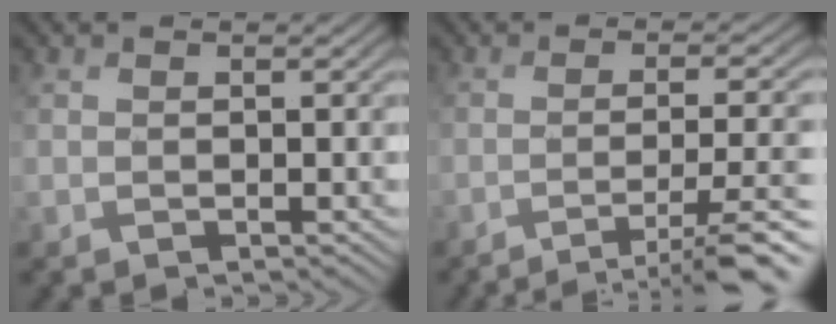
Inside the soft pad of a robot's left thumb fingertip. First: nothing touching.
{"total": 9.5, "force": [-5.5, 1.9, 7.6], "torque": [-0.108, 0.002, -0.084]}